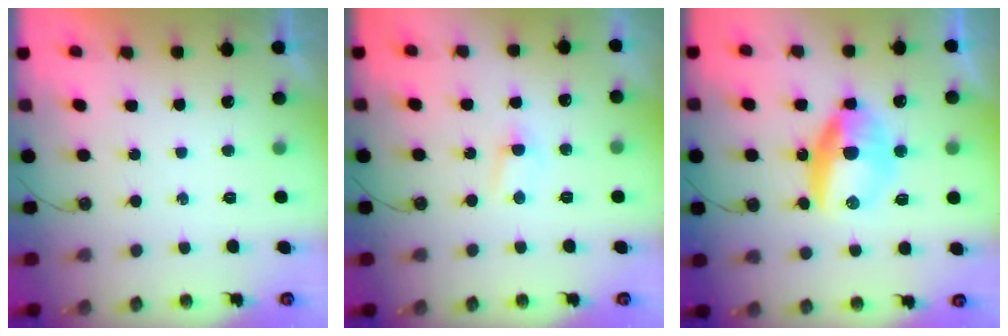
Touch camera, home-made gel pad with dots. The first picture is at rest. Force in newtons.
{"total": 2.6, "press": 2.6, "slide": 0.3}
{"total": 10.1, "press": 10.0, "slide": 1.6}